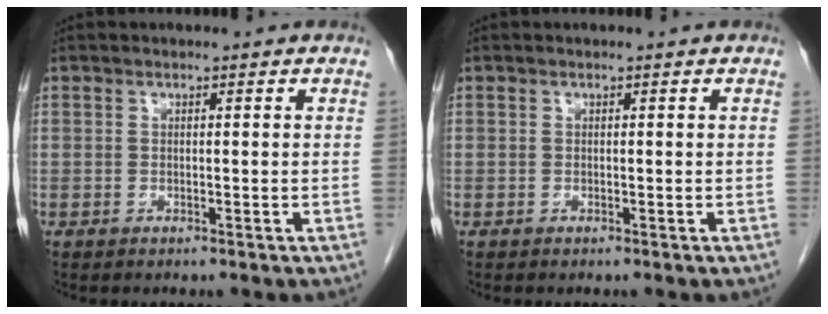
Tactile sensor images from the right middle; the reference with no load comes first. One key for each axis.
{"total": 0.0}